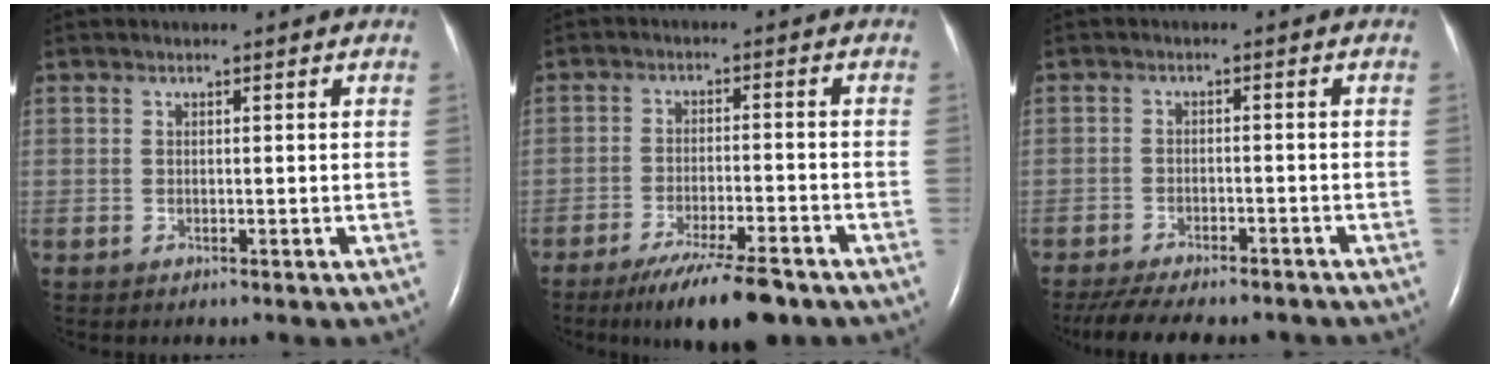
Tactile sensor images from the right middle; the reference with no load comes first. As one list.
[{"total": 10.7, "force": [-8.1, 1.2, 6.9], "torque": [-0.113, -0.025, -0.129]}, {"total": 13.6, "force": [-11.8, 3.1, 5.9], "torque": [-0.117, -0.016, -0.161]}]